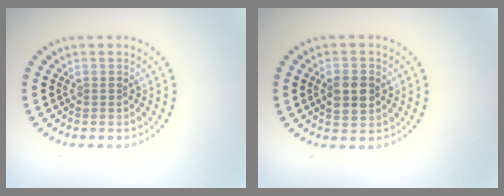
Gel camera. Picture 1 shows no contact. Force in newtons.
{"total": 3.1, "press": 3.1, "slide": 0.1}